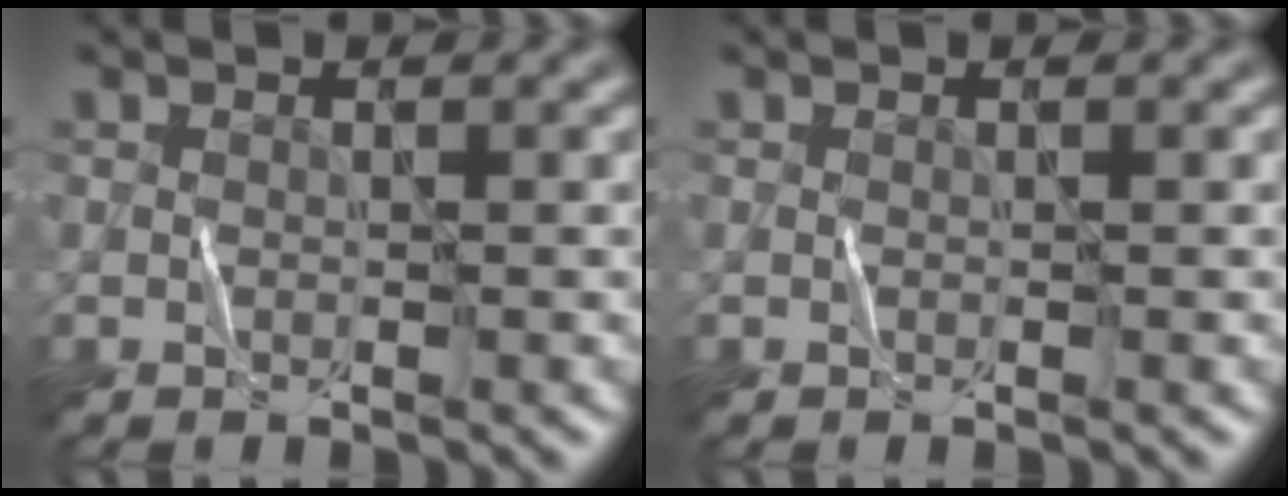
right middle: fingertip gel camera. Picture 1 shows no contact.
{"total": 0.0}